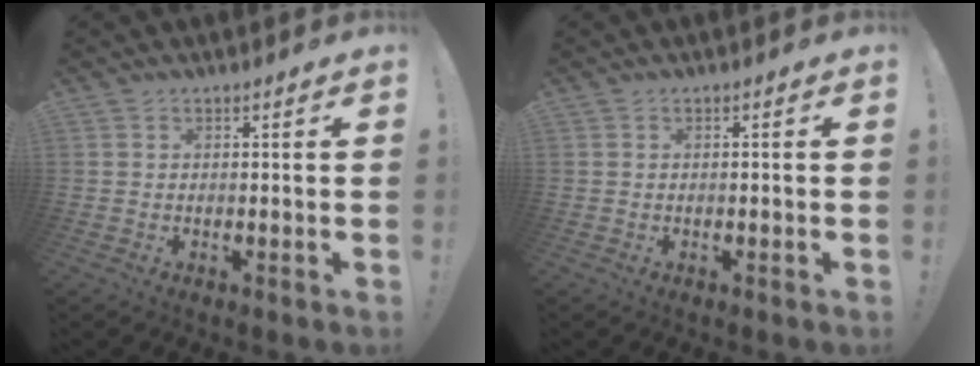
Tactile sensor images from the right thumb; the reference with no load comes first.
{"total": 0.5, "force": [-0.4, -0.2, 0.2], "torque": [-0.005, -0.001, -0.008]}